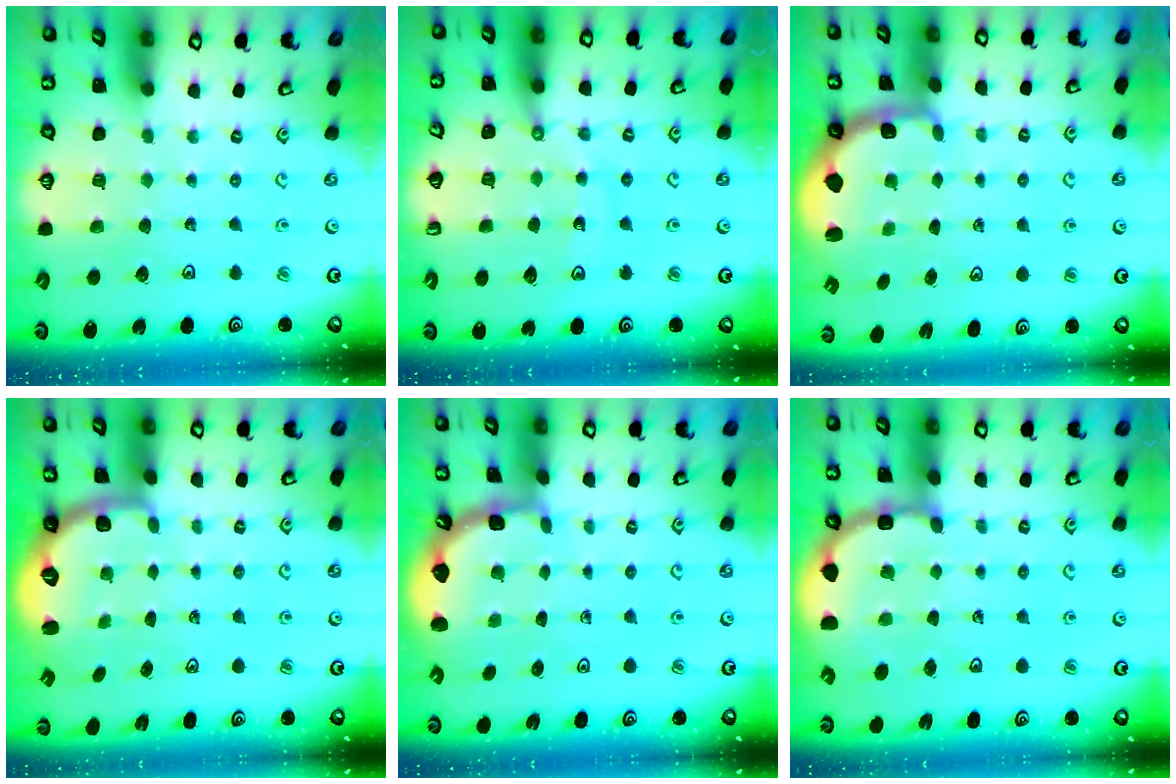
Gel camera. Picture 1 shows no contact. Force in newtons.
{"total": 11.0, "press": 10.9, "slide": 1.4}
{"total": 1.7, "press": 1.3, "slide": 1.0}
{"total": 2.7, "press": 1.6, "slide": 2.2}
{"total": 1.9, "press": 1.9, "slide": 0.2}
{"total": 5.0, "press": 4.8, "slide": 1.3}